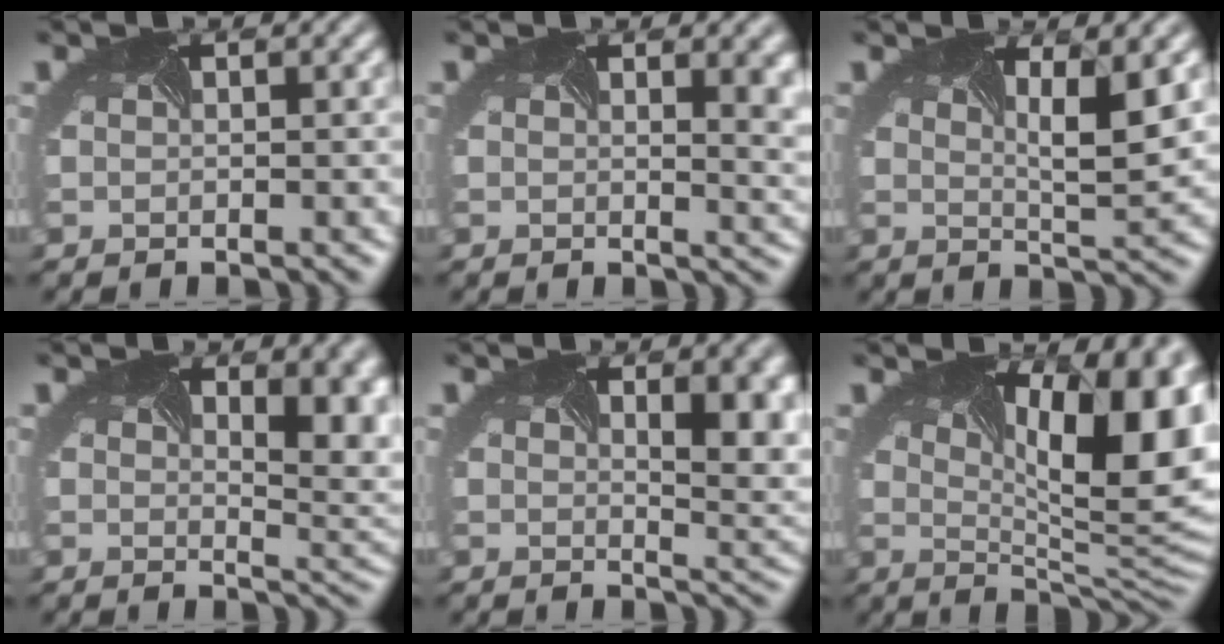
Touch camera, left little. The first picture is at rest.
{"total": 8.8, "force": [3.0, 4.7, 6.8], "torque": [-0.067, 0.020, 0.044]}
{"total": 3.8, "force": [1.1, 0.8, 3.6], "torque": [-0.042, -0.005, 0.012]}
{"total": 9.8, "force": [3.7, 4.9, 7.6], "torque": [-0.075, 0.022, 0.054]}
{"total": 8.0, "force": [2.4, 3.7, 6.7], "torque": [-0.063, 0.007, 0.034]}
{"total": 13.8, "force": [3.6, 5.3, 12.2], "torque": [-0.131, 0.011, 0.049]}